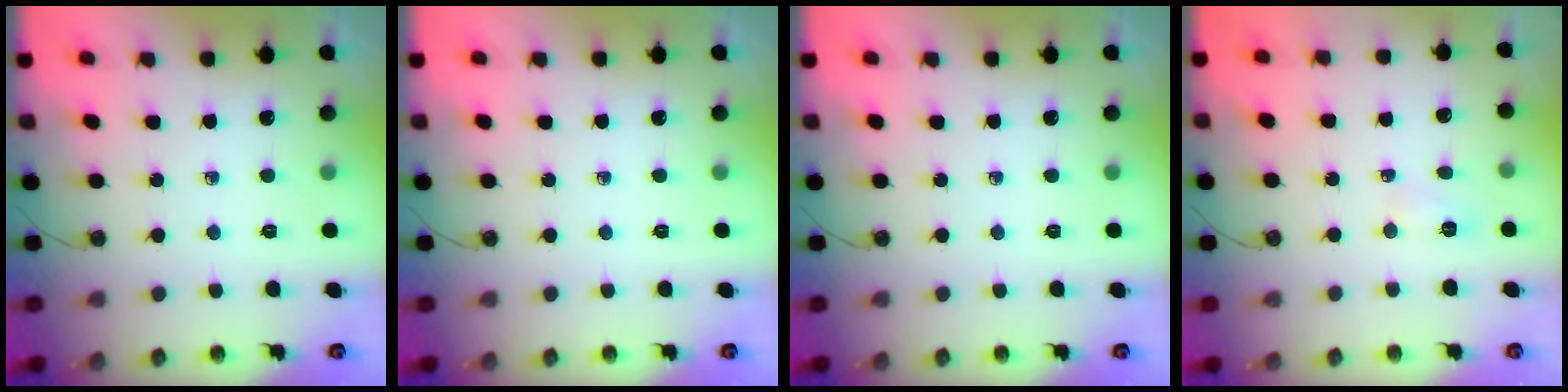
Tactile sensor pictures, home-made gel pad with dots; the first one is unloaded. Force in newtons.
{"total": 0.0}
{"total": 0.0}
{"total": 3.4, "press": 3.2, "slide": 1.2}